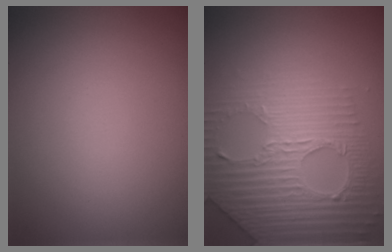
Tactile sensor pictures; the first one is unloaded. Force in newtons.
{"total": 4.8, "press": 4.5, "slide": 1.7}